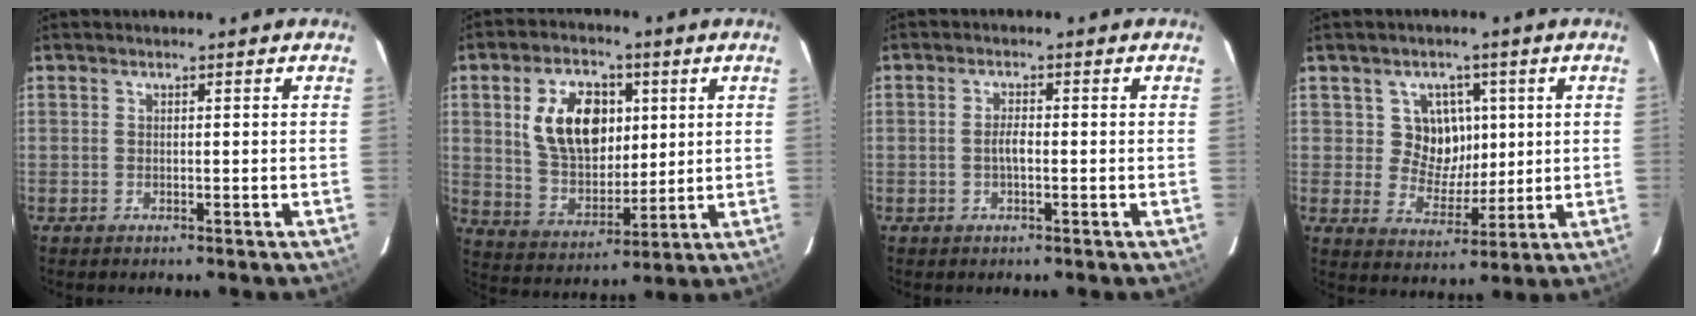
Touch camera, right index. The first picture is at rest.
{"total": 14.5, "force": [3.9, 9.2, 10.5], "torque": [-0.198, 0.018, 0.084]}
{"total": 2.1, "force": [-0.5, 0.6, 2.0], "torque": [-0.039, 0.004, -0.011]}
{"total": 7.6, "force": [1.8, 7.0, 2.4], "torque": [-0.038, 0.003, 0.033]}